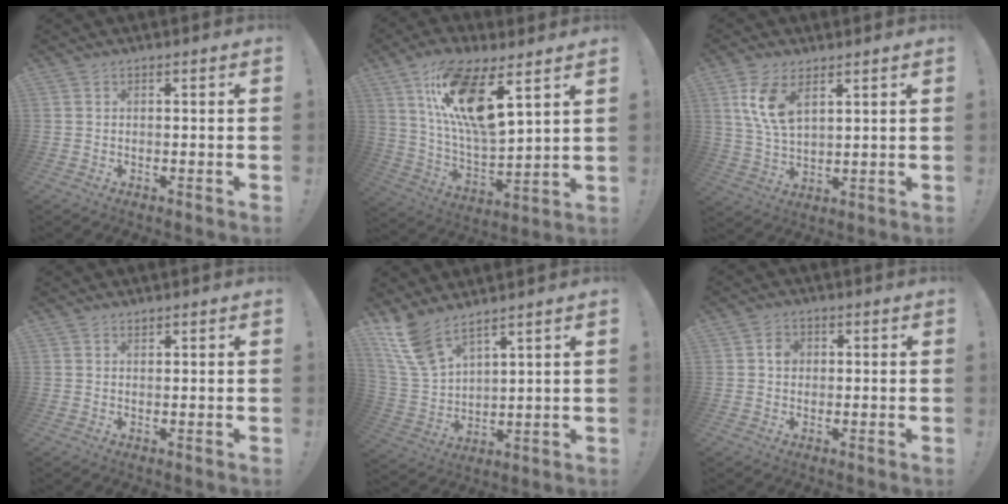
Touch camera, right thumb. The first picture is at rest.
{"total": 17.3, "force": [9.4, 5.7, 13.4], "torque": [-0.255, -0.044, 0.158]}
{"total": 9.4, "force": [4.8, 4.7, 6.6], "torque": [-0.141, -0.013, 0.089]}
{"total": 0.9, "force": [0.8, 0.3, 0.1], "torque": [-0.001, -0.003, 0.017]}
{"total": 11.3, "force": [8.8, 4.1, 5.9], "torque": [-0.130, -0.047, 0.171]}
{"total": 3.2, "force": [0.2, 2.7, 1.7], "torque": [-0.014, 0.001, -0.001]}